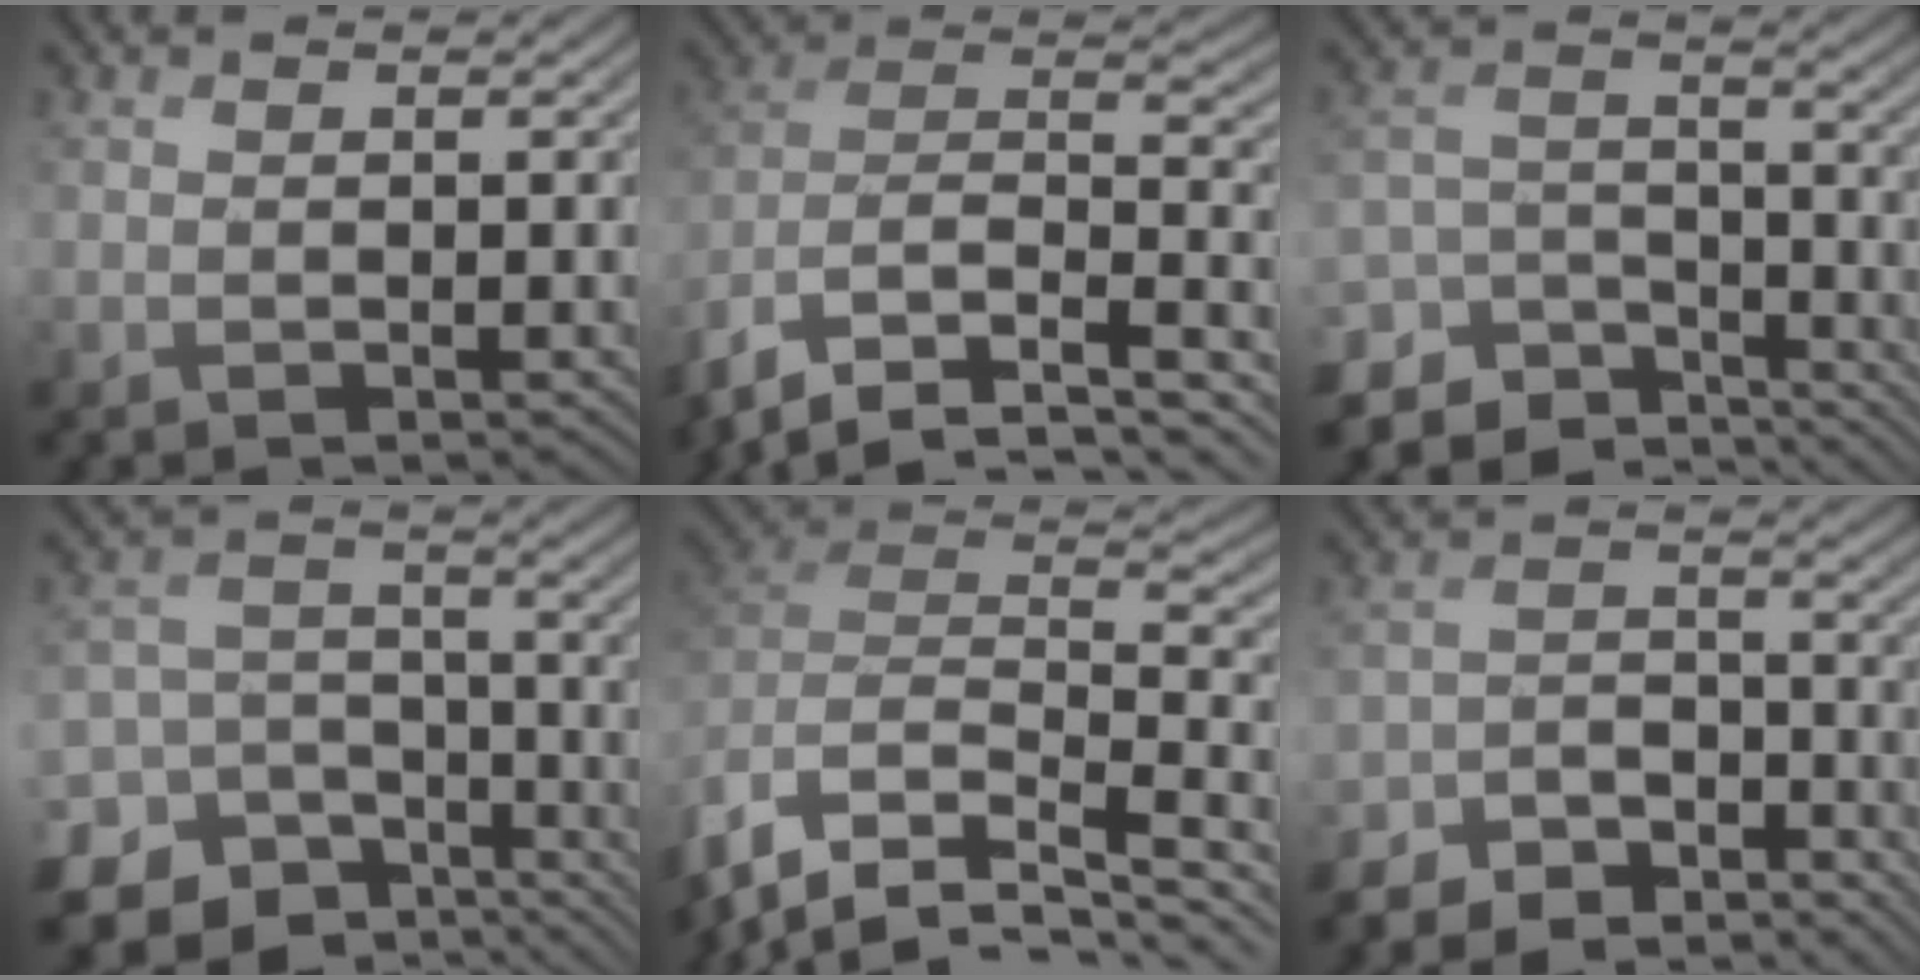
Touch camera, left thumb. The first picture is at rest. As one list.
[{"total": 15.4, "force": [-10.8, 7.1, 8.5], "torque": [-0.226, -0.013, -0.173]}, {"total": 9.4, "force": [-7.8, 4.2, 2.9], "torque": [-0.083, -0.002, -0.127]}, {"total": 14.0, "force": [-8.4, 10.4, 4.2], "torque": [-0.140, -0.044, -0.116]}, {"total": 14.0, "force": [-10.1, 6.3, 7.4], "torque": [-0.187, 0.011, -0.147]}, {"total": 7.8, "force": [-7.1, 2.4, 1.8], "torque": [-0.043, -0.006, -0.136]}]